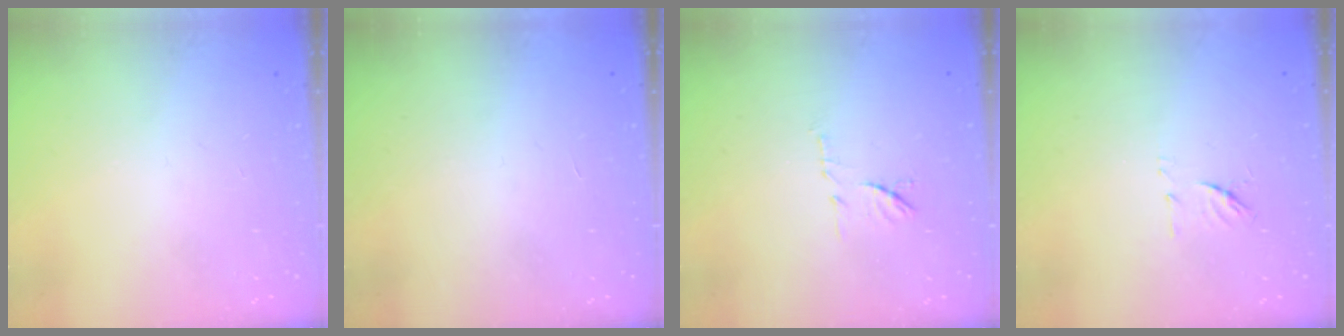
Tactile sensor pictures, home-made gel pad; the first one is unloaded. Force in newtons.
{"total": 1.7, "press": 1.7, "slide": 0.1}
{"total": 7.1, "press": 7.1, "slide": 1.0}
{"total": 6.8, "press": 6.6, "slide": 1.2}